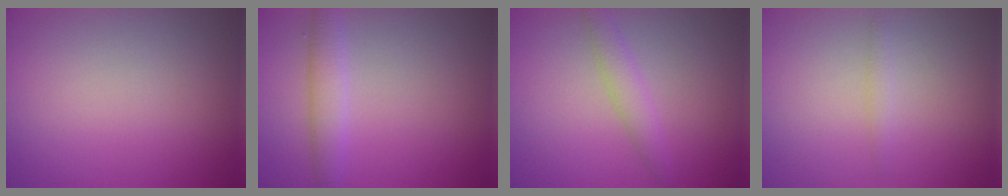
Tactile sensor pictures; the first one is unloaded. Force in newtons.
{"total": 2.4, "press": 2.4, "slide": 0.1}
{"total": 2.1, "press": 2.1, "slide": 0.1}
{"total": 0.7, "press": 0.7, "slide": 0.0}